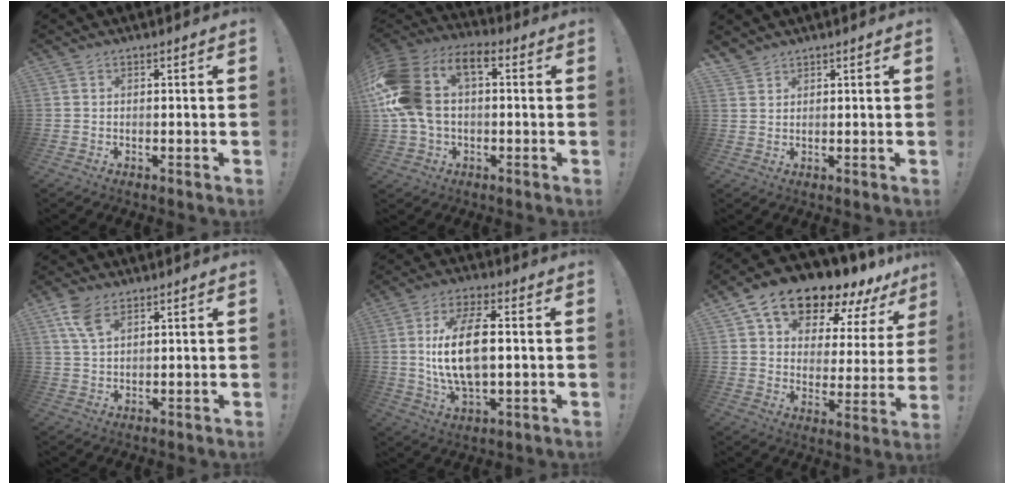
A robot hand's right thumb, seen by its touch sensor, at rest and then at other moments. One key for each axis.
{"total": 18.2, "fx": 3.5, "fy": 11.8, "fz": 13.4, "tx": -0.259, "ty": 0.003, "tz": 0.066}
{"total": 2.9, "fx": 2.6, "fy": 1.3, "fz": 0.3, "tx": 0.001, "ty": -0.017, "tz": 0.047}
{"total": 7.1, "fx": 4.1, "fy": 3.4, "fz": 4.7, "tx": -0.080, "ty": -0.014, "tz": 0.077}
{"total": 14.9, "fx": 0.9, "fy": 6.6, "fz": 13.4, "tx": -0.256, "ty": 0.000, "tz": 0.010}
{"total": 16.4, "fx": 13.1, "fy": 6.9, "fz": 7.0, "tx": -0.125, "ty": -0.099, "tz": 0.233}